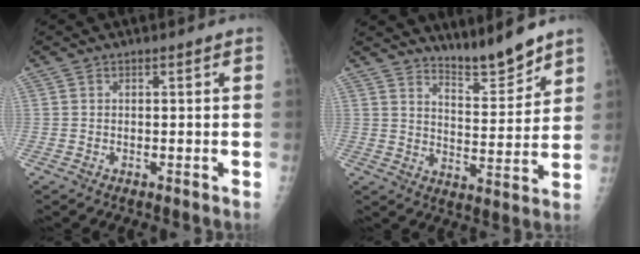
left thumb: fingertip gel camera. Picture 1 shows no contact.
{"total": 8.0, "force": [7.4, 0.9, 2.8], "torque": [-0.032, -0.064, 0.130]}